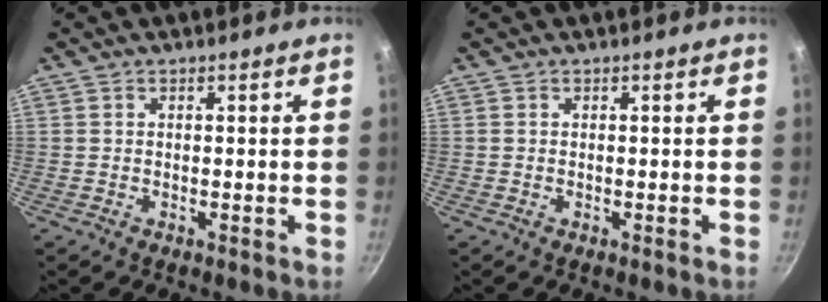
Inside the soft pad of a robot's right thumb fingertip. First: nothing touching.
{"total": 0.0}